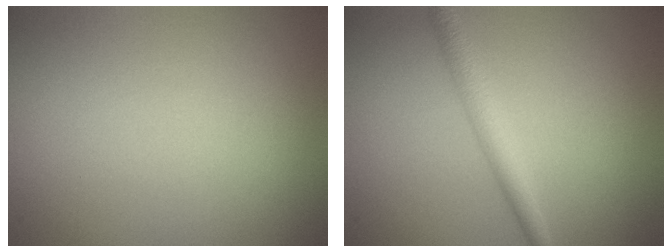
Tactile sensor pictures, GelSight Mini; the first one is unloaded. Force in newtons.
{"total": 2.5, "press": 2.5, "slide": 0.1}